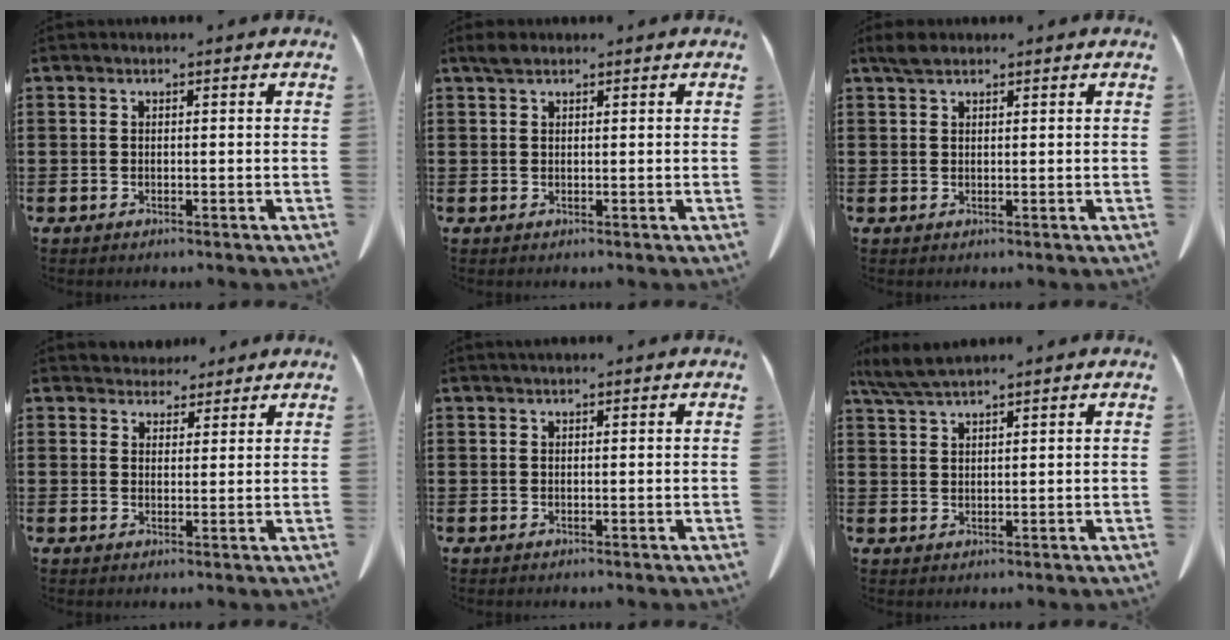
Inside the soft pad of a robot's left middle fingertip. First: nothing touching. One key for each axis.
{"total": 1.5, "fx": 1.2, "fy": 0.6, "fz": 0.8, "tx": -0.020, "ty": 0.002, "tz": 0.022}
{"total": 2.0, "fx": 1.5, "fy": 0.7, "fz": 1.0, "tx": -0.025, "ty": 0.004, "tz": 0.029}
{"total": 3.5, "fx": 3.2, "fy": 1.4, "fz": 0.1, "tx": -0.005, "ty": -0.007, "tz": 0.061}
{"total": 0.6, "fx": 0.4, "fy": 0.1, "fz": 0.3, "tx": -0.007, "ty": 0.000, "tz": 0.008}
{"total": 4.2, "fx": 3.5, "fy": 0.3, "fz": 2.3, "tx": -0.053, "ty": -0.005, "tz": 0.067}